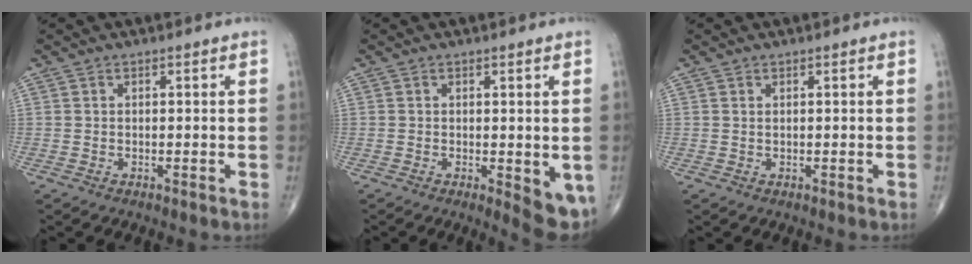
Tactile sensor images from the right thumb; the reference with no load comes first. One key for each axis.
{"total": 6.1, "fx": -1.2, "fy": 2.2, "fz": 5.6, "tx": -0.058, "ty": -0.014, "tz": -0.012}
{"total": 0.0}